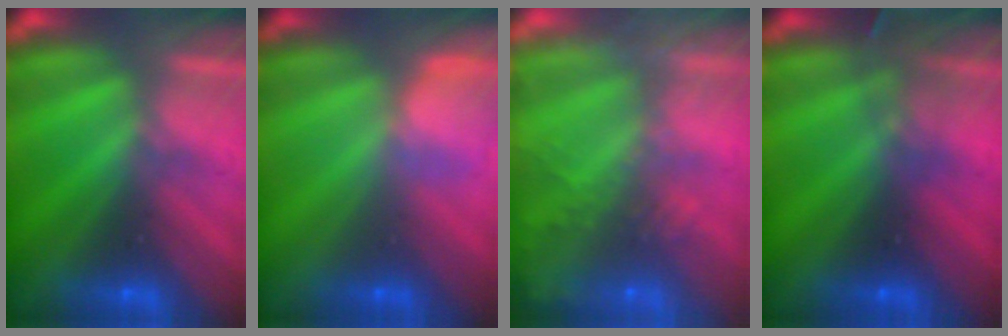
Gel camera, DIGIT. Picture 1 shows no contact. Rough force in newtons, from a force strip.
{"total": 2.9}
{"total": 6.8}
{"total": 3.0}